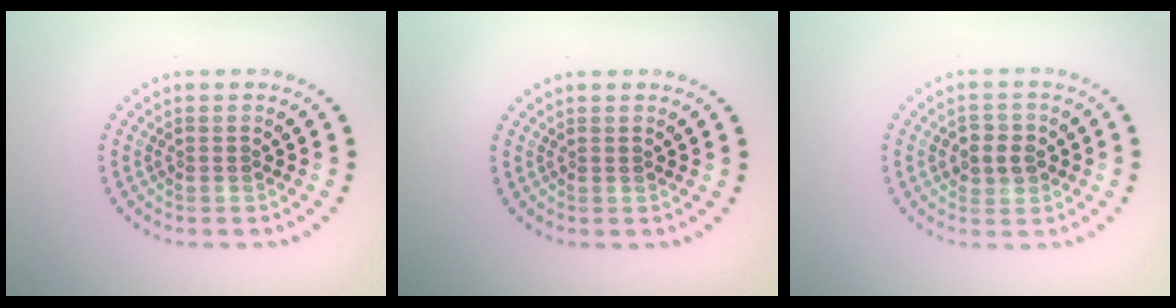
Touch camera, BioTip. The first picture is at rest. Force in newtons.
{"total": 0.0}
{"total": 2.2, "press": 2.2, "slide": 0.5}